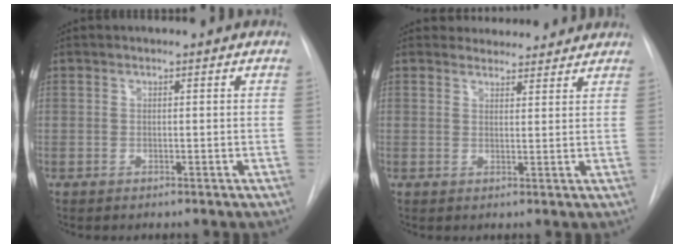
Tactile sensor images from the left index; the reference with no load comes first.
{"total": 6.5, "force": [6.1, 2.1, 0.3], "torque": [0.010, 0.014, 0.068]}